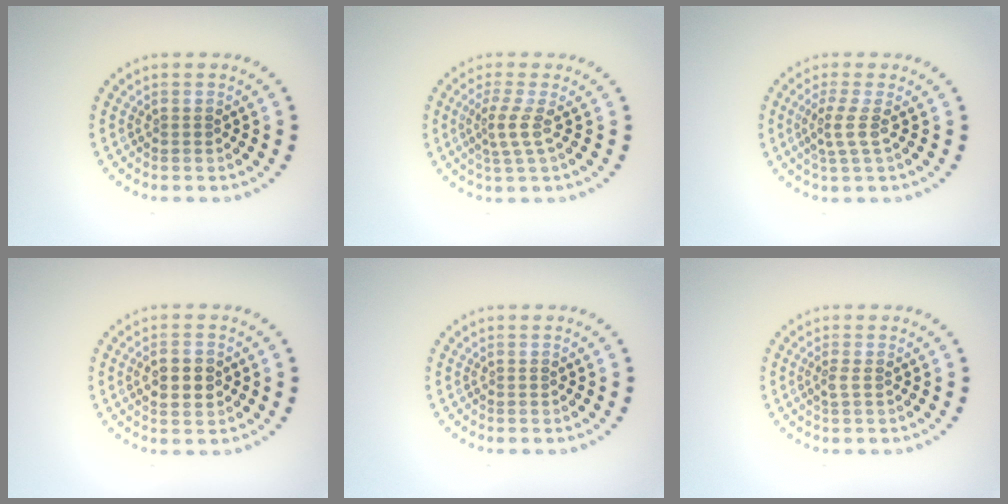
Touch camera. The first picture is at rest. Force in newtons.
{"total": 2.2, "press": 1.4, "slide": 1.7}
{"total": 2.1, "press": 1.5, "slide": 1.5}
{"total": 2.9, "press": 2.9, "slide": 0.0}
{"total": 0.0}
{"total": 0.9, "press": 0.7, "slide": 0.6}